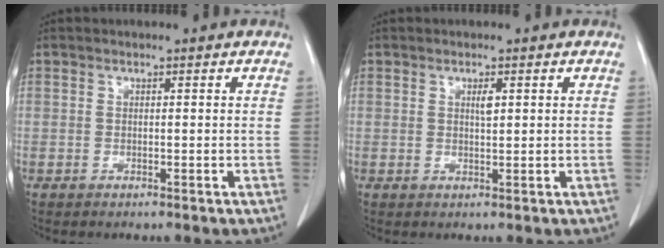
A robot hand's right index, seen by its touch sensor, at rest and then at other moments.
{"total": 1.3, "force": [0.5, 0.3, 1.2], "torque": [-0.021, -0.001, 0.009]}